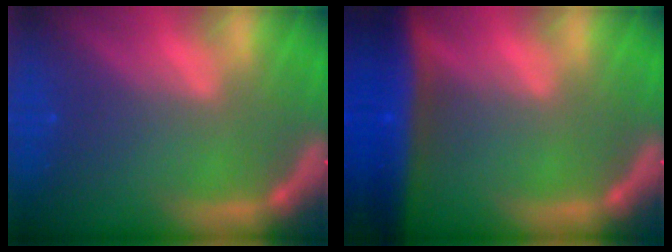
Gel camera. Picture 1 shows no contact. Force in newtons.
{"total": 8.6}